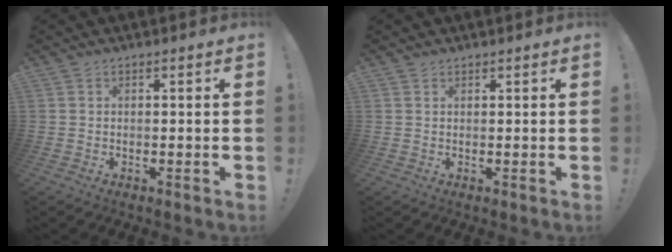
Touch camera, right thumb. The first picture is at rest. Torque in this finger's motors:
{"motor_torque": [-0.14, -0.58, -0.25, -0.28, -0.04]}